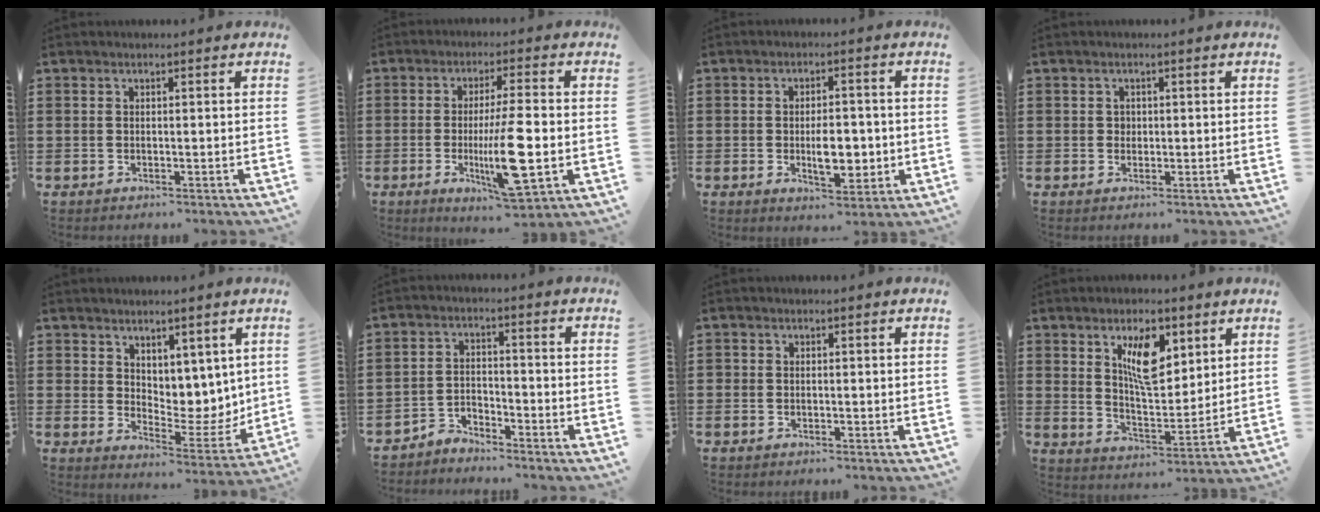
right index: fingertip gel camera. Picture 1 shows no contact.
{"total": 11.4, "force": [-2.2, 1.6, 11.1], "torque": [-0.216, -0.021, -0.043]}
{"total": 6.3, "force": [-1.0, 3.0, 5.4], "torque": [-0.087, -0.001, -0.022]}
{"total": 0.8, "force": [0.2, 0.8, 0.3], "torque": [-0.007, 0.003, 0.004]}
{"total": 6.0, "force": [4.5, 3.8, 1.2], "torque": [-0.043, -0.030, 0.088]}
{"total": 3.2, "force": [-3.2, 0.6, -0.2], "torque": [-0.004, 0.006, -0.067]}
{"total": 0.5, "force": [-0.3, 0.4, 0.1], "torque": [-0.003, 0.003, -0.006]}
{"total": 9.3, "force": [4.6, 4.1, 7.0], "torque": [-0.119, -0.004, 0.075]}